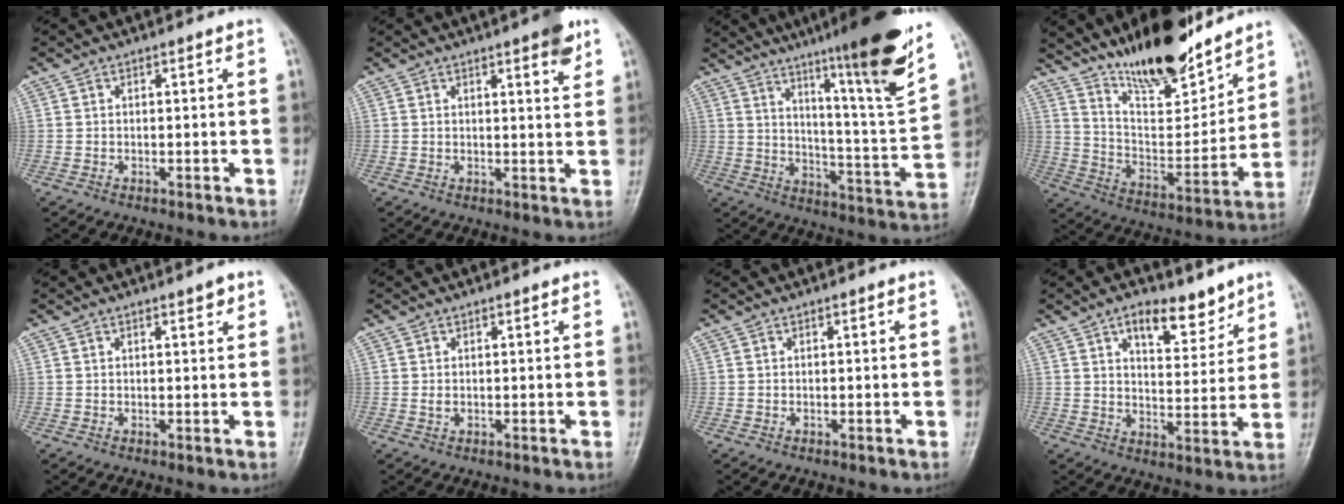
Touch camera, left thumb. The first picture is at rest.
{"total": 5.2, "force": [3.1, 1.1, 4.1], "torque": [-0.046, -0.013, 0.036]}
{"total": 22.3, "force": [14.8, 0.8, 16.6], "torque": [-0.224, -0.072, 0.224]}
{"total": 18.5, "force": [14.9, 5.2, 9.7], "torque": [-0.116, -0.097, 0.261]}
{"total": 1.7, "force": [1.1, 0.5, 1.2], "torque": [-0.014, -0.005, 0.014]}
{"total": 1.1, "force": [0.5, 0.6, 0.8], "torque": [-0.010, -0.001, 0.011]}
{"total": 0.0}
{"total": 9.7, "force": [6.4, 4.5, 5.7], "torque": [-0.057, -0.041, 0.102]}